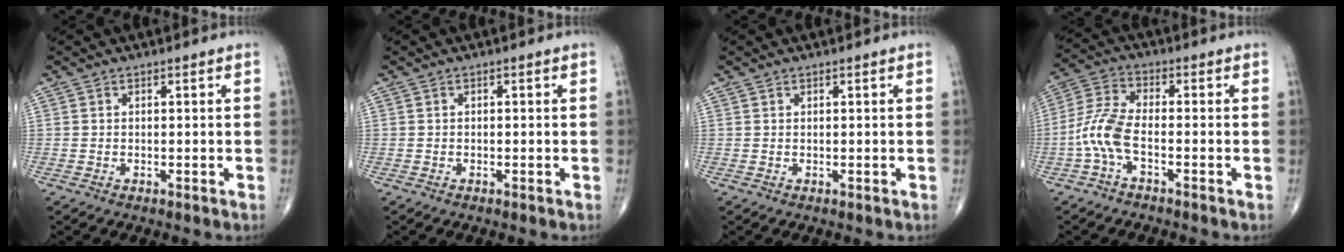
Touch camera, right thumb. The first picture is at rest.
{"total": 0.0}
{"total": 0.0}
{"total": 7.3, "force": [-2.5, 2.7, 6.3], "torque": [-0.154, 0.023, -0.058]}